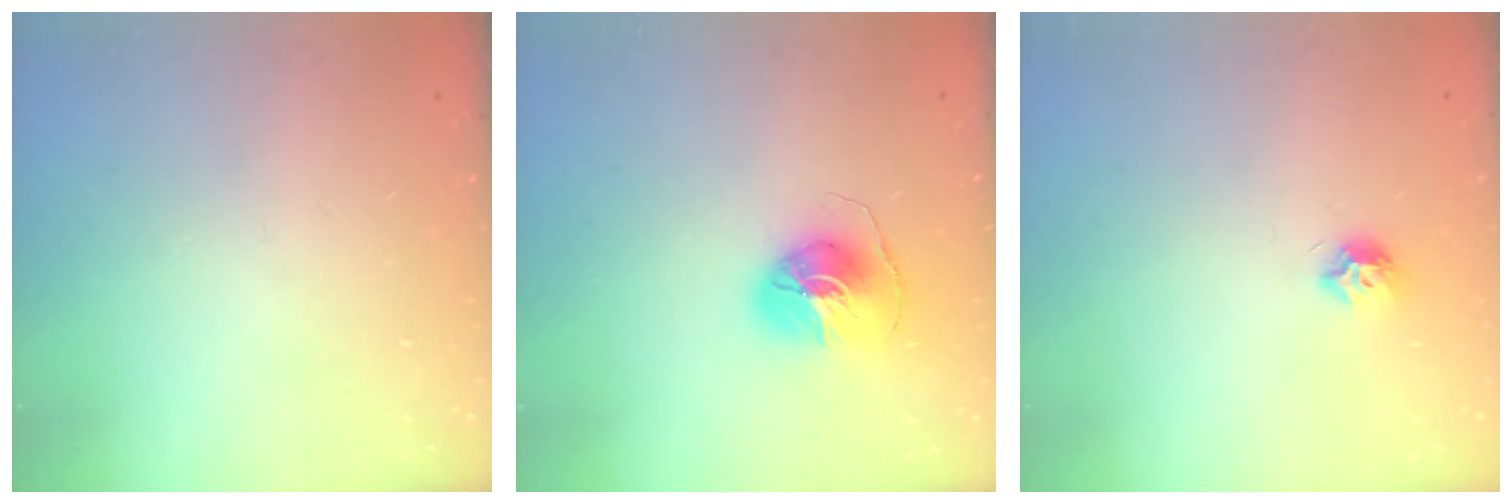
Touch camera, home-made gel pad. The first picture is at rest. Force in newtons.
{"total": 8.5, "press": 8.5, "slide": 0.2}
{"total": 7.1, "press": 7.1, "slide": 0.8}